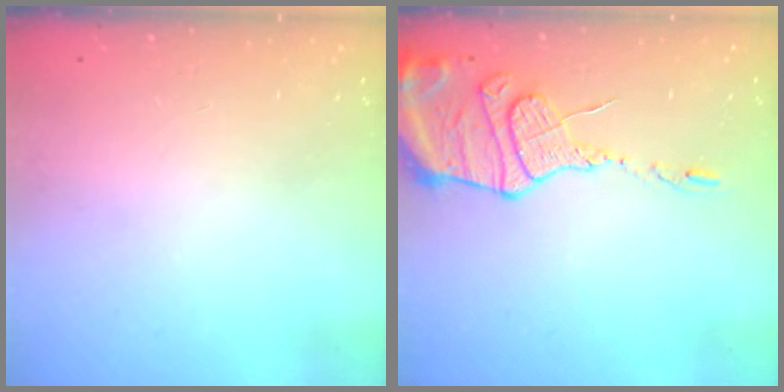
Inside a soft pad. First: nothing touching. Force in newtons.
{"total": 14.4, "press": 14.4, "slide": 1.4}